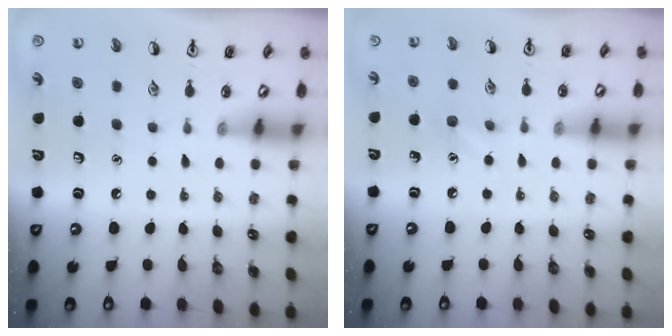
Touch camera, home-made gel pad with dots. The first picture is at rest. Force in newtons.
{"total": 5.0, "press": 4.8, "slide": 1.4}